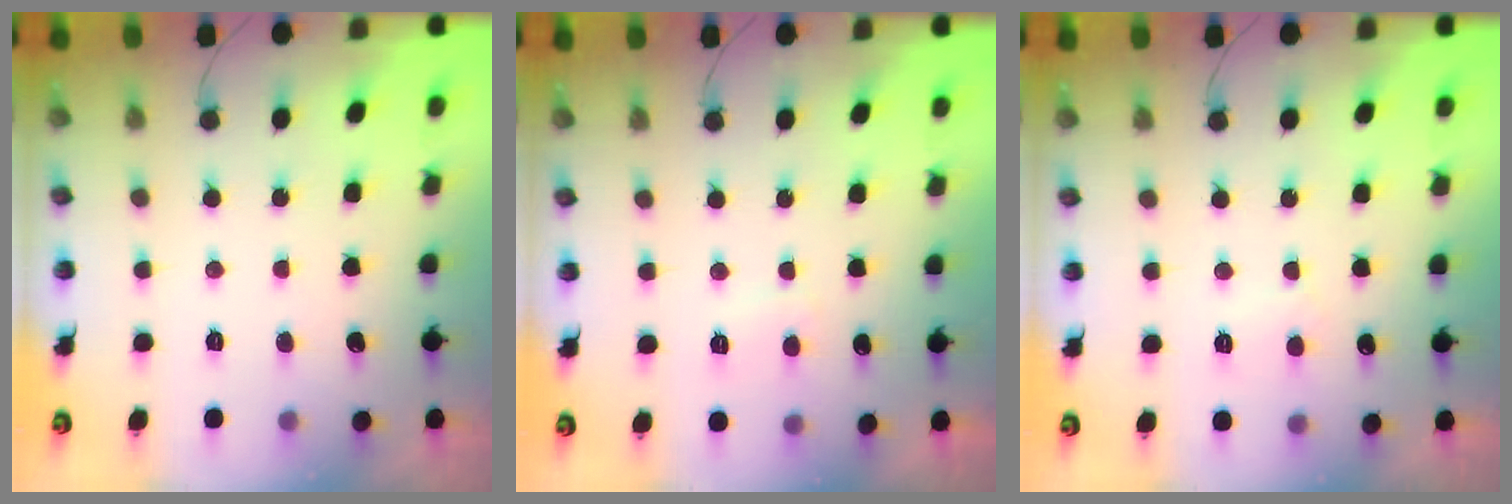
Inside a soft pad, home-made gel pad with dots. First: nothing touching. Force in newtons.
{"total": 2.6, "press": 2.5, "slide": 0.7}
{"total": 3.7, "press": 3.7, "slide": 0.3}